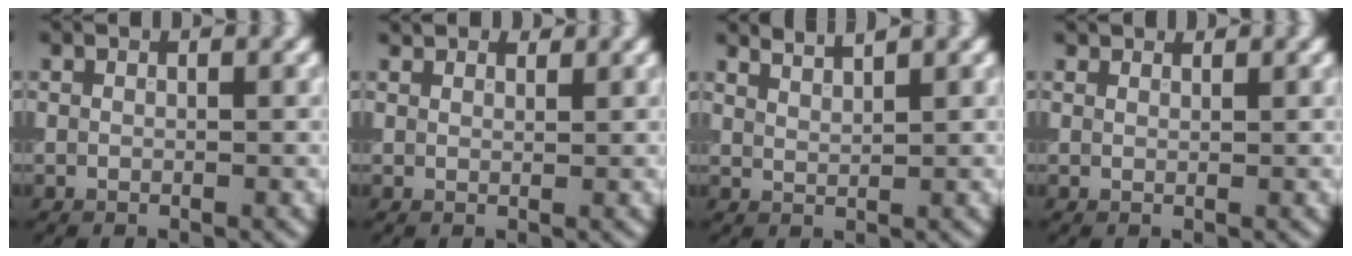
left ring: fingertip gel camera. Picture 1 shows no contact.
{"total": 2.0, "force": [1.8, 0.8, 0.5], "torque": [-0.013, -0.004, 0.031]}
{"total": 2.4, "force": [2.3, 0.4, 0.8], "torque": [-0.003, 0.005, 0.032]}
{"total": 1.9, "force": [1.7, 0.6, 0.4], "torque": [-0.010, -0.005, 0.024]}